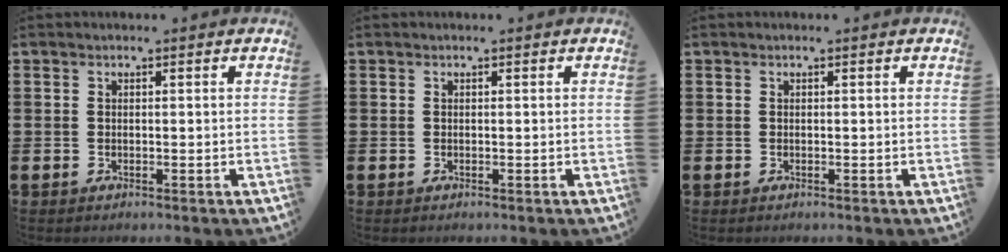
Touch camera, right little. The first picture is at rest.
{"total": 0.0}
{"total": 0.0}